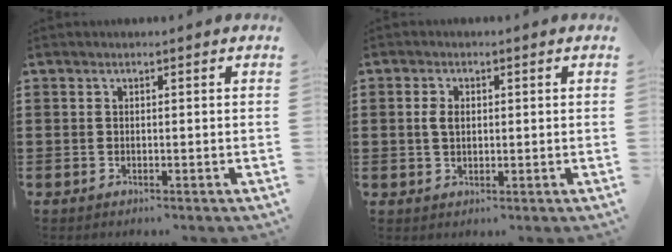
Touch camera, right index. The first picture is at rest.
{"total": 2.4, "force": [0.2, 1.5, 1.9], "torque": [-0.041, 0.007, 0.002]}